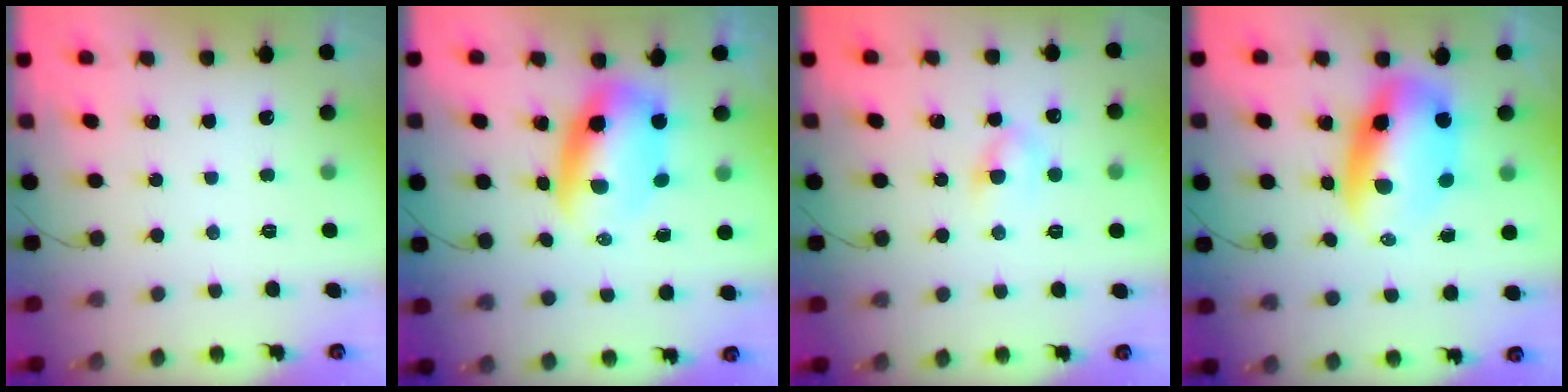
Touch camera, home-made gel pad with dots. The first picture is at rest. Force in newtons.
{"total": 8.0, "press": 7.7, "slide": 2.1}
{"total": 5.0, "press": 4.8, "slide": 1.3}
{"total": 10.6, "press": 10.2, "slide": 2.8}